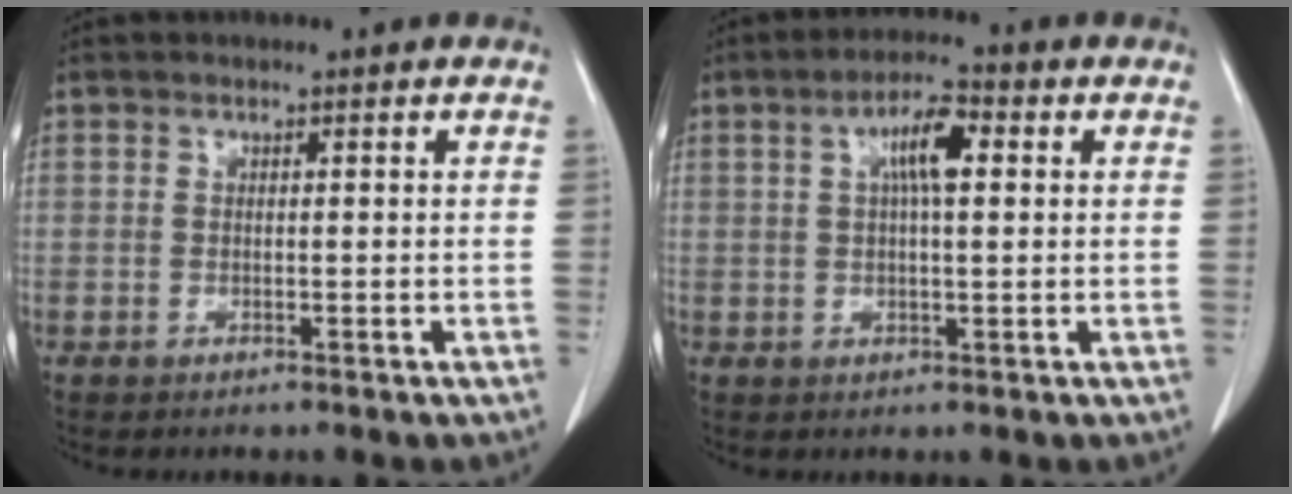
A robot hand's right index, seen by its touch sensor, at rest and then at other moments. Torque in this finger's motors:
{"motor_torque": [0.67, 0.14, 0.15, 0.05]}